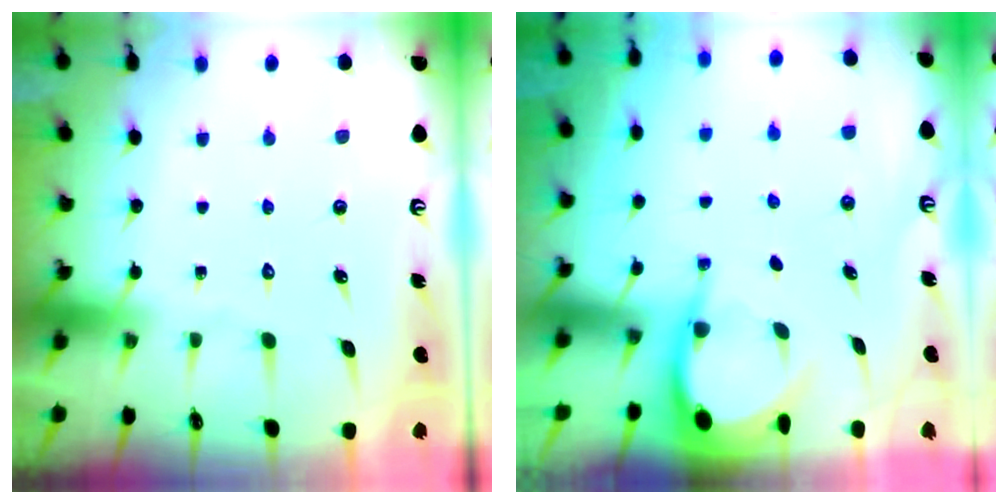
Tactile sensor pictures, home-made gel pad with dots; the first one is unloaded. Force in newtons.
{"total": 3.9, "press": 3.9, "slide": 0.3}